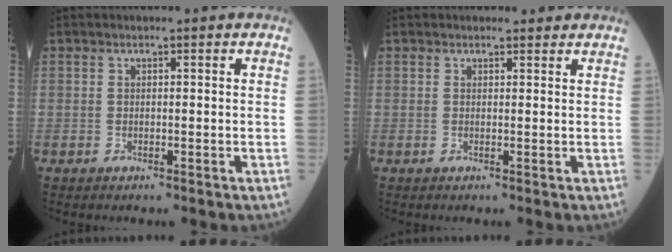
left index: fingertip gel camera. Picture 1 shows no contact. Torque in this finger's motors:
{"motor_torque": [0.08, -0.07, 0.11, 0.02]}